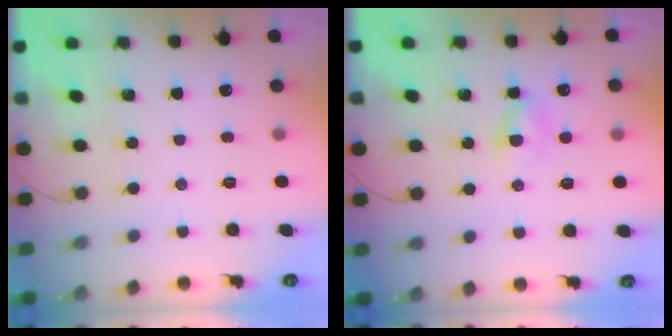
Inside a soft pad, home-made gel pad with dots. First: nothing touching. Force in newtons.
{"total": 2.5, "press": 2.2, "slide": 1.1}